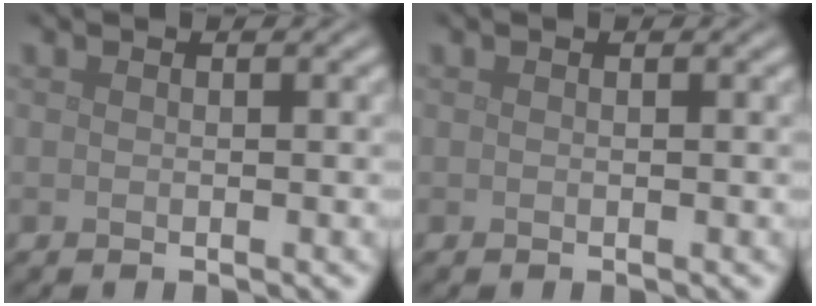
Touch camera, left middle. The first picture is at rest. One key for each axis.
{"total": 0.0}